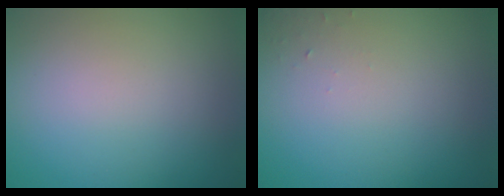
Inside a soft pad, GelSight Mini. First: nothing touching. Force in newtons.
{"total": 0.6, "press": 0.6, "slide": 0.1}